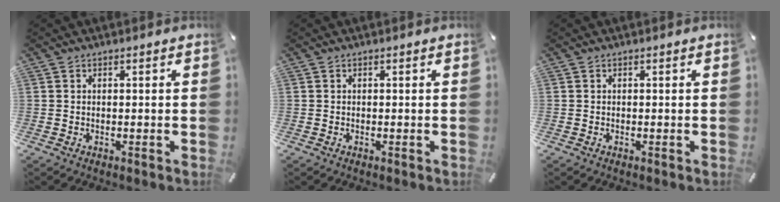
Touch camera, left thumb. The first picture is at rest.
{"total": 0.0}
{"total": 0.0}